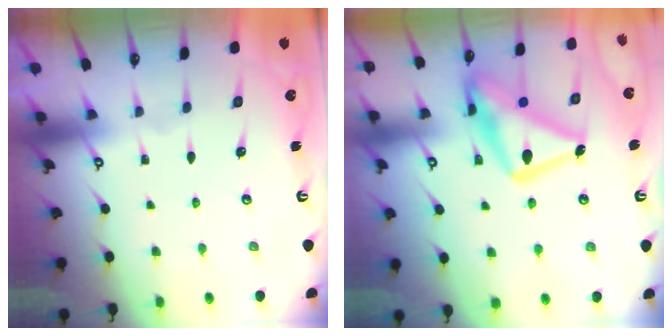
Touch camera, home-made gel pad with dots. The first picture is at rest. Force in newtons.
{"total": 20.9, "press": 20.8, "slide": 1.7}